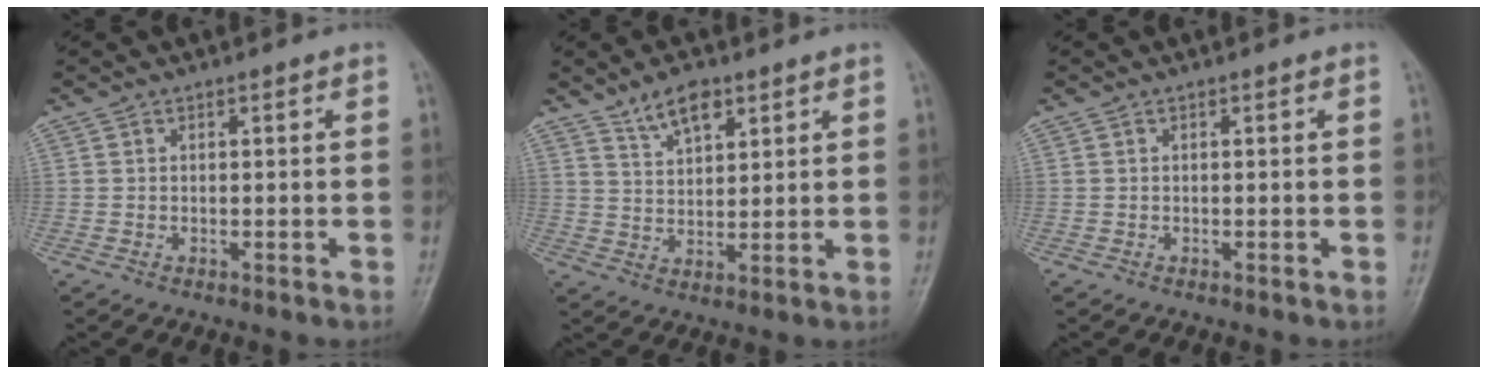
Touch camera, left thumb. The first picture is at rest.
{"total": 6.1, "force": [4.2, 2.8, 3.5], "torque": [-0.046, -0.025, 0.078]}
{"total": 0.0}